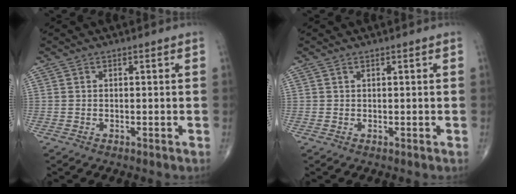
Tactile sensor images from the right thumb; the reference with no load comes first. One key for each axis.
{"total": 0.0}